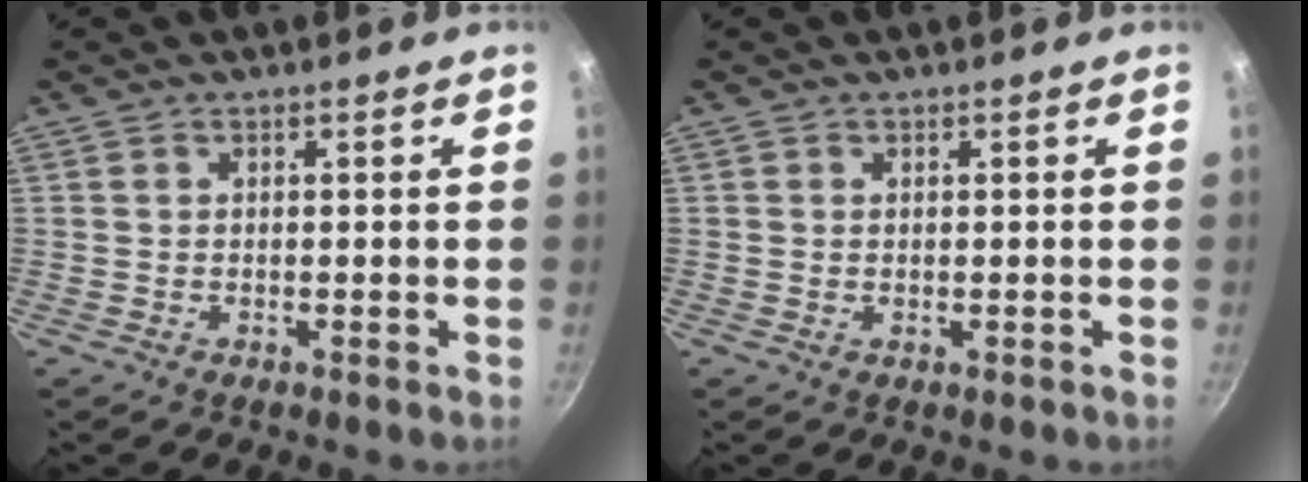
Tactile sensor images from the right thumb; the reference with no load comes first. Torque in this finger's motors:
{"motor_torque": [-0.15, 0.30, -0.28, -0.12, 0.02]}